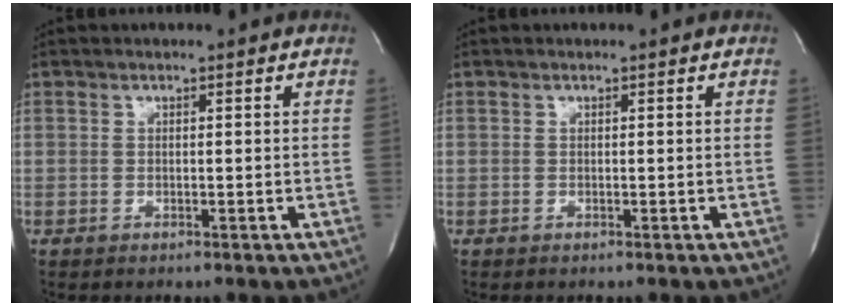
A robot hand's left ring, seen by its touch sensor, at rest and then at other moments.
{"total": 0.0}